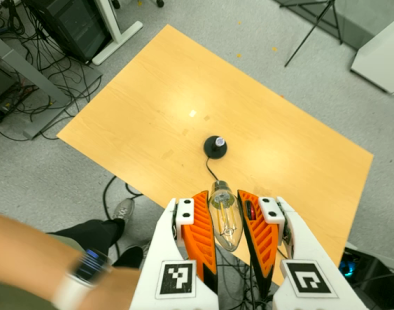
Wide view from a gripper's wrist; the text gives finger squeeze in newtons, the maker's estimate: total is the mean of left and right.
{"total": 19.7, "left": 21.1, "right": 18.3}